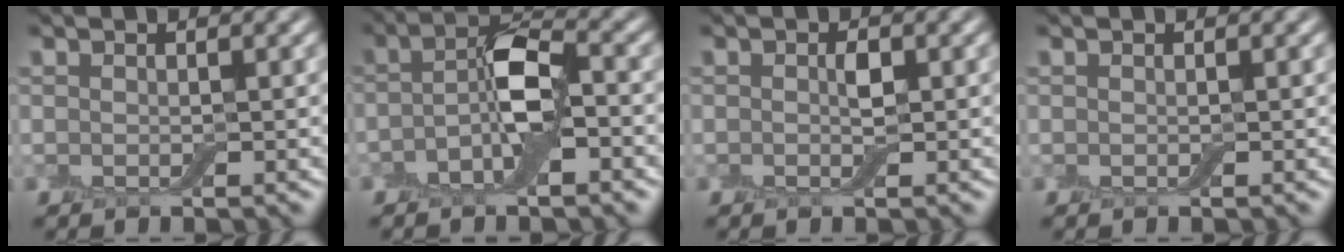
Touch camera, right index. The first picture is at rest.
{"total": 5.1, "force": [-1.3, 1.8, 4.6], "torque": [-0.084, 0.010, -0.035]}
{"total": 1.1, "force": [0.1, 0.4, 1.0], "torque": [-0.018, -0.001, 0.000]}
{"total": 0.0}